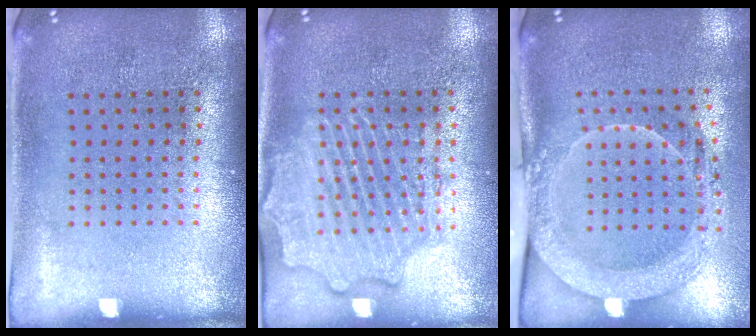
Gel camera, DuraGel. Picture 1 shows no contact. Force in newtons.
{"total": 2.3, "press": 2.3, "slide": 0.3}
{"total": 2.0, "press": 2.0, "slide": 0.3}